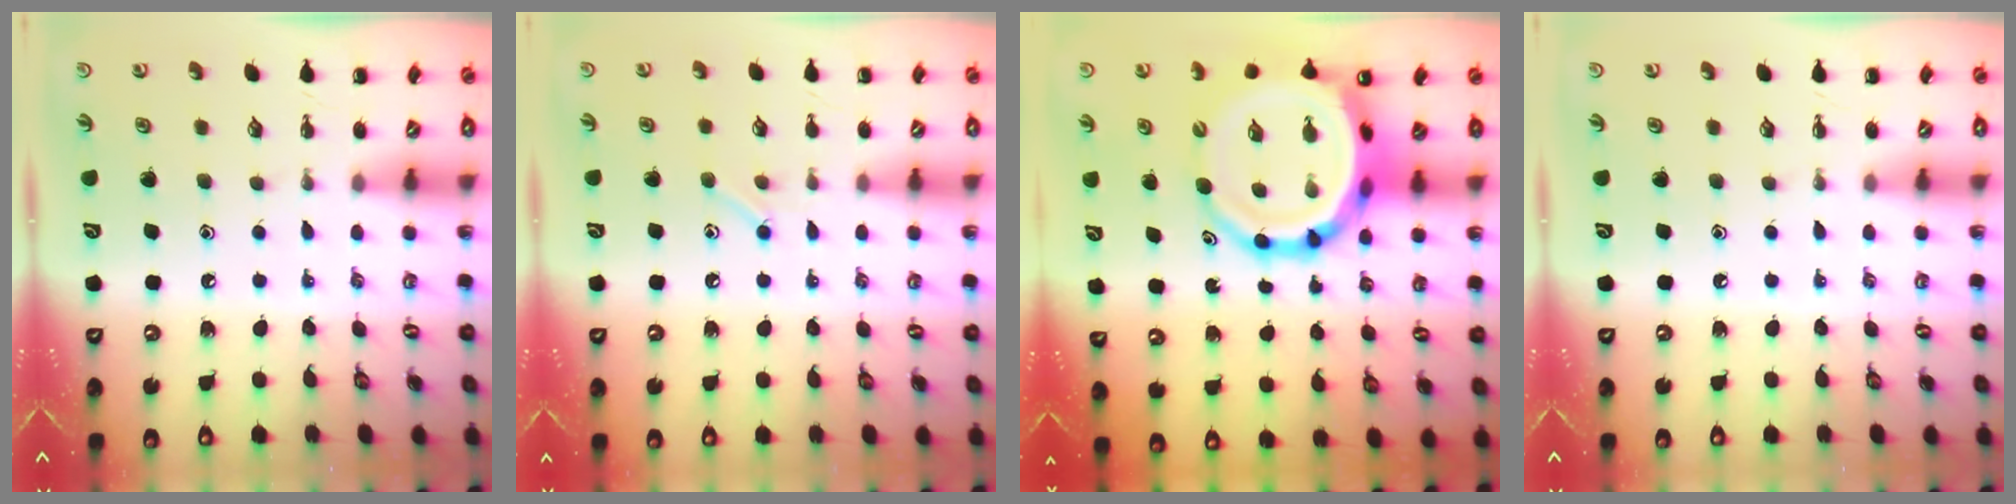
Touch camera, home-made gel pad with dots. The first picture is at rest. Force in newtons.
{"total": 5.8, "press": 5.8, "slide": 0.9}
{"total": 17.7, "press": 17.1, "slide": 4.7}
{"total": 0.0}